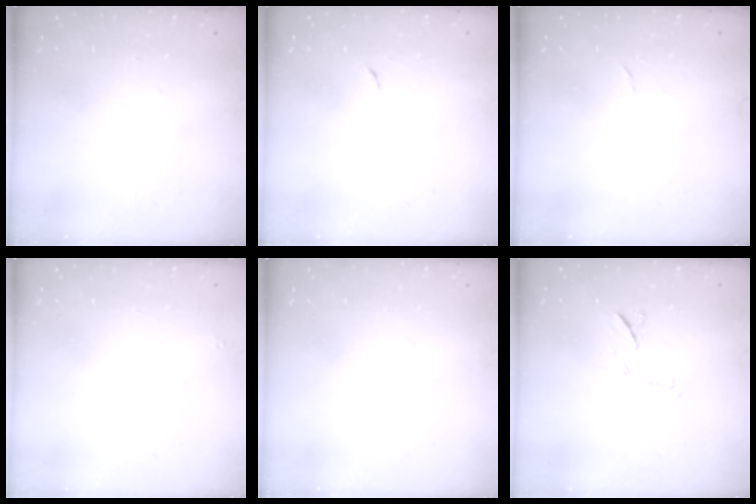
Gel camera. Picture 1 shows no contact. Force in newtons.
{"total": 4.0, "press": 3.9, "slide": 0.8}
{"total": 2.3, "press": 2.3, "slide": 0.4}
{"total": 1.8, "press": 1.7, "slide": 0.1}
{"total": 0.0}
{"total": 6.2, "press": 6.2, "slide": 0.7}